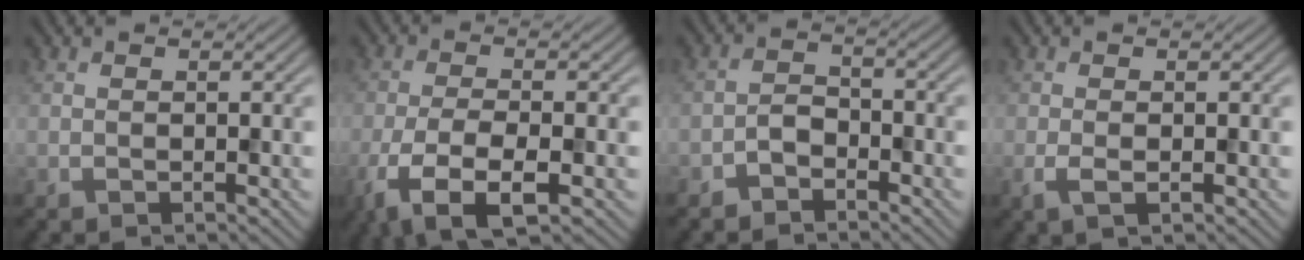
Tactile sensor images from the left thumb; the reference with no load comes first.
{"total": 7.8, "force": [-3.9, 2.9, 6.1], "torque": [-0.129, -0.013, -0.079]}
{"total": 2.7, "force": [-2.0, 1.4, 1.1], "torque": [-0.020, 0.008, -0.049]}
{"total": 1.9, "force": [-0.7, 0.9, 1.6], "torque": [-0.041, -0.005, -0.016]}